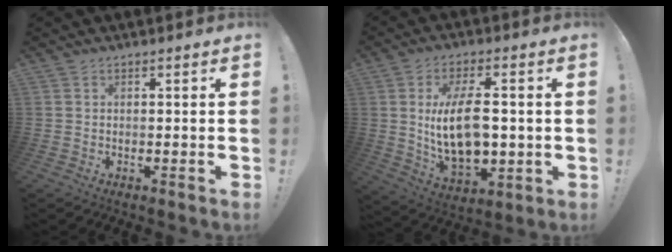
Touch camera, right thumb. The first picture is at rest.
{"total": 16.9, "force": [1.0, 9.1, 14.1], "torque": [-0.258, -0.014, 0.012]}